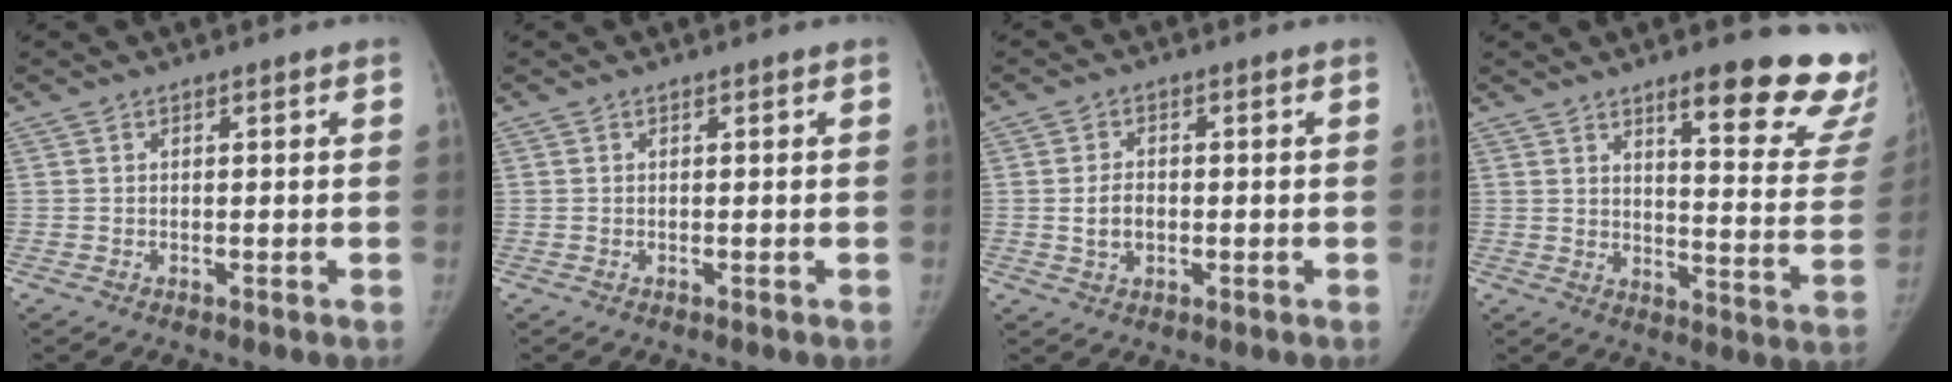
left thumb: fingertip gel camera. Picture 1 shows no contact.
{"total": 0.0}
{"total": 4.0, "force": [-0.4, 2.8, 2.8], "torque": [-0.045, 0.006, -0.006]}
{"total": 21.4, "force": [14.7, 5.2, 14.6], "torque": [-0.143, -0.087, 0.182]}